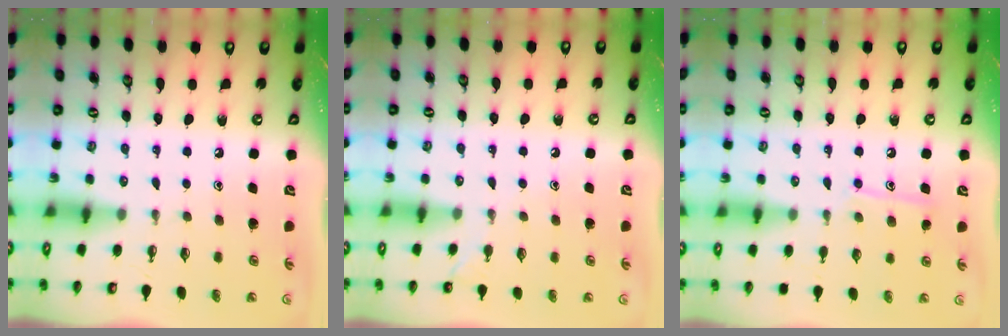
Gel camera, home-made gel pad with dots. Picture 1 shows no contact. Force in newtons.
{"total": 2.9, "press": 2.9, "slide": 0.3}
{"total": 9.8, "press": 9.8, "slide": 0.7}